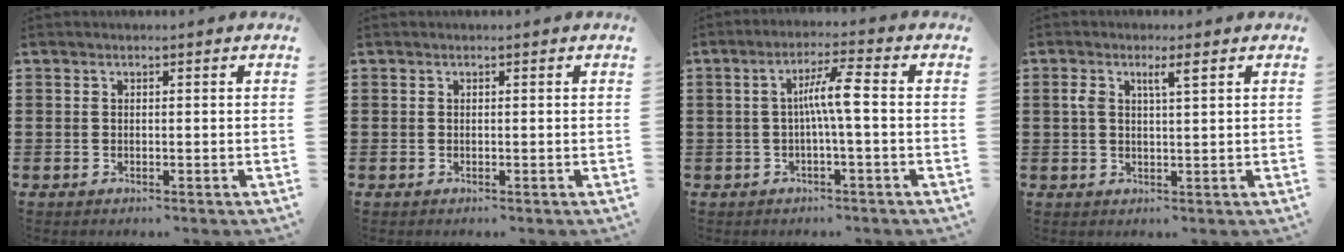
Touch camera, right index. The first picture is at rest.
{"total": 0.0}
{"total": 5.8, "force": [-0.3, 0.3, 5.7], "torque": [-0.109, 0.004, -0.013]}
{"total": 3.2, "force": [1.3, 0.8, 2.8], "torque": [-0.058, 0.006, 0.020]}